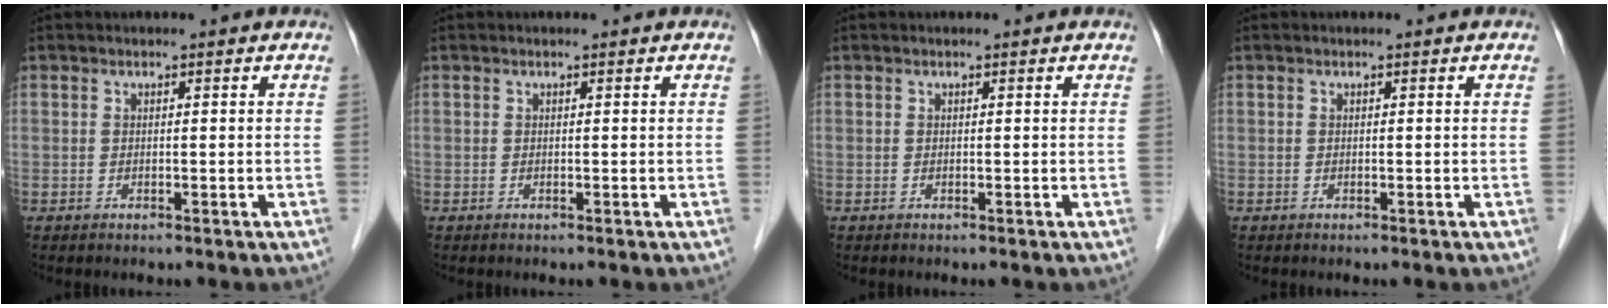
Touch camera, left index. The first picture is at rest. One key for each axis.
{"total": 0.0}
{"total": 0.0}
{"total": 0.0}